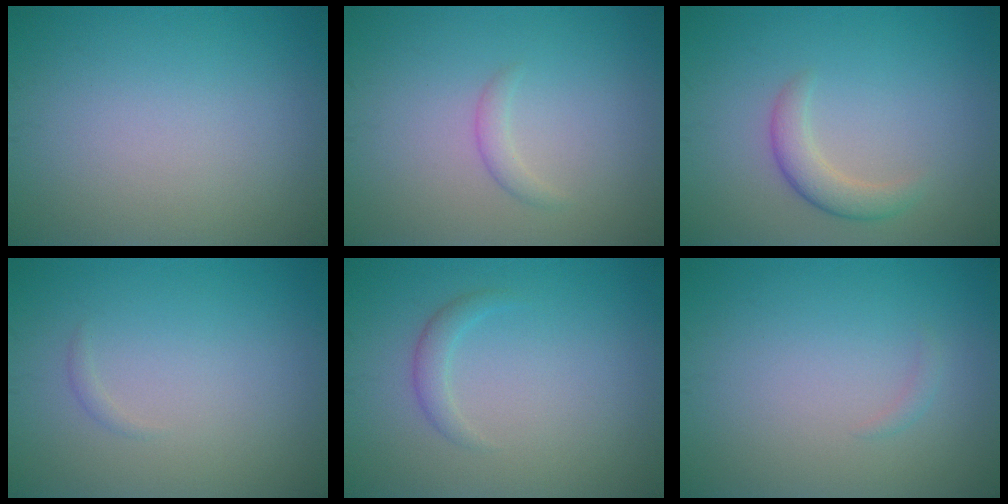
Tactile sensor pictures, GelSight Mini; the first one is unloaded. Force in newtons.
{"total": 1.1, "press": 1.1, "slide": 0.1}
{"total": 2.5, "press": 2.5, "slide": 0.2}
{"total": 0.5, "press": 0.5, "slide": 0.0}
{"total": 1.4, "press": 1.4, "slide": 0.1}
{"total": 0.6, "press": 0.6, "slide": 0.1}